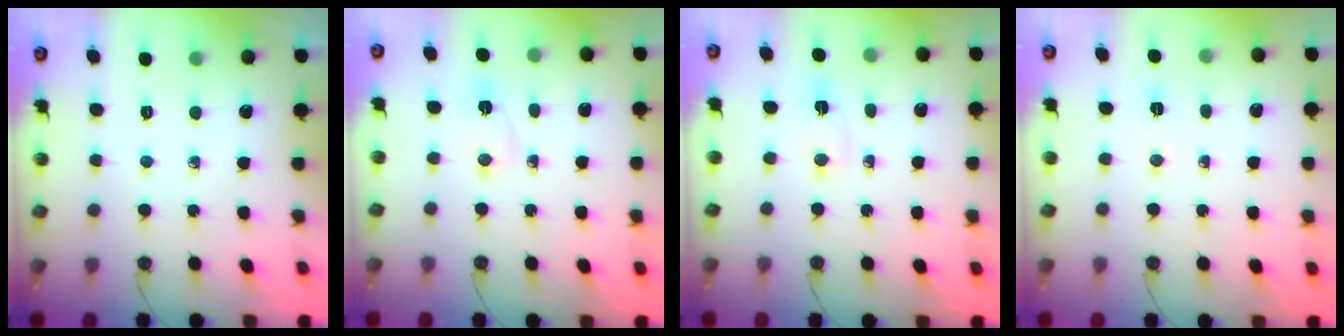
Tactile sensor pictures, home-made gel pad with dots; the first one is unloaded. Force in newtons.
{"total": 2.2, "press": 2.2, "slide": 0.5}
{"total": 2.6, "press": 1.3, "slide": 2.2}
{"total": 2.6, "press": 2.1, "slide": 1.4}